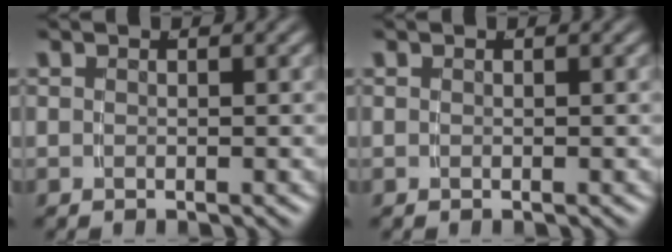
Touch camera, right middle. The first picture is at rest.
{"total": 0.0}